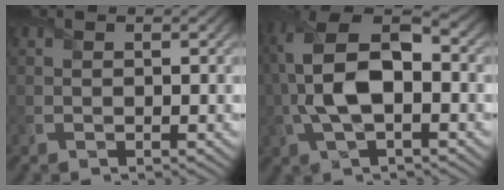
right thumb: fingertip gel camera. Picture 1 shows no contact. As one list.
[{"total": 11.3, "force": [-0.7, 5.8, 9.7], "torque": [-0.228, 0.012, -0.013]}]